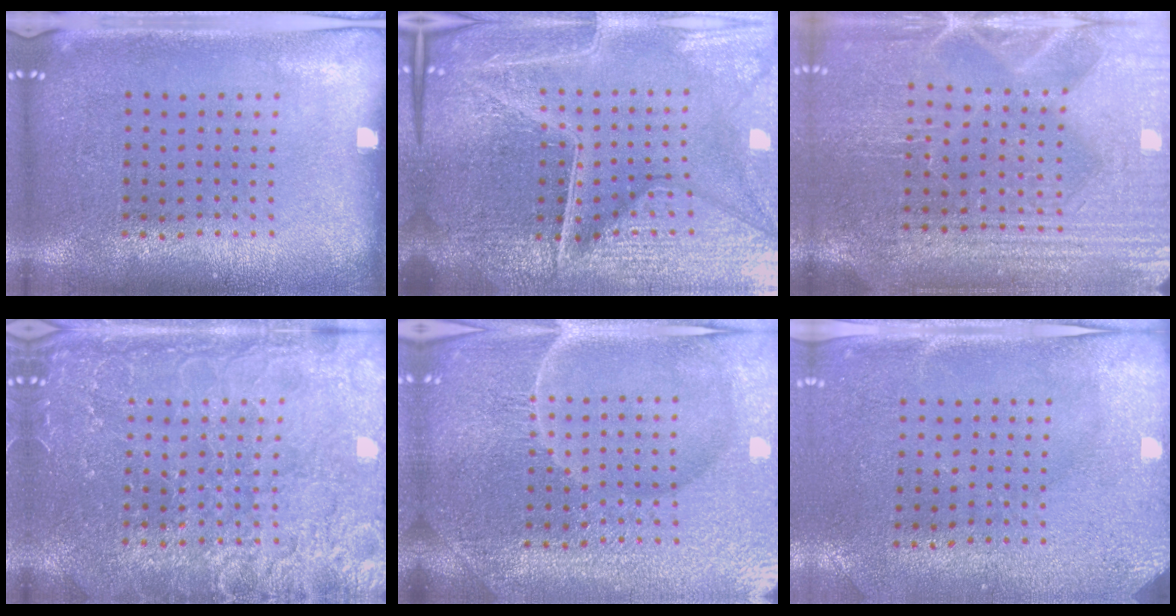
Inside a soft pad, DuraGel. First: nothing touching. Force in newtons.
{"total": 6.8, "press": 6.0, "slide": 3.1}
{"total": 4.1, "press": 3.9, "slide": 1.4}
{"total": 4.1, "press": 4.0, "slide": 0.4}
{"total": 5.4, "press": 5.1, "slide": 1.9}
{"total": 3.0, "press": 2.3, "slide": 1.9}